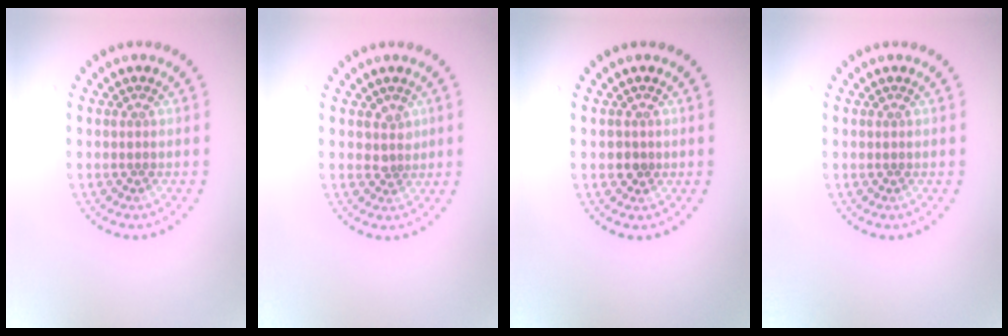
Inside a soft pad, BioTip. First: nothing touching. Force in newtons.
{"total": 1.5, "press": 1.1, "slide": 0.9}
{"total": 1.3, "press": 1.1, "slide": 0.6}
{"total": 0.0}